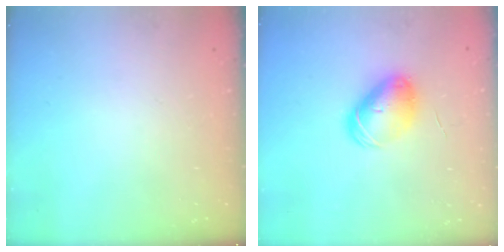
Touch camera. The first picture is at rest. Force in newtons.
{"total": 9.2, "press": 9.0, "slide": 1.7}